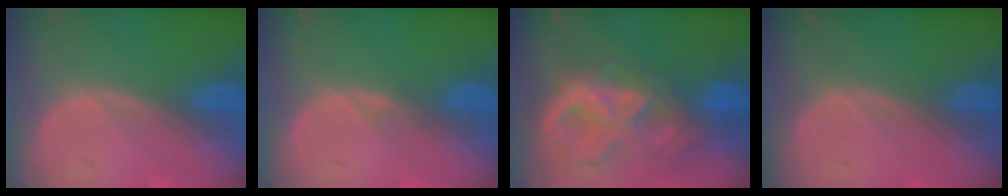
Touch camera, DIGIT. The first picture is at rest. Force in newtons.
{"total": 0.7, "press": 0.7, "slide": 0.1}
{"total": 10.5, "press": 8.8, "slide": 5.8}
{"total": 0.0}